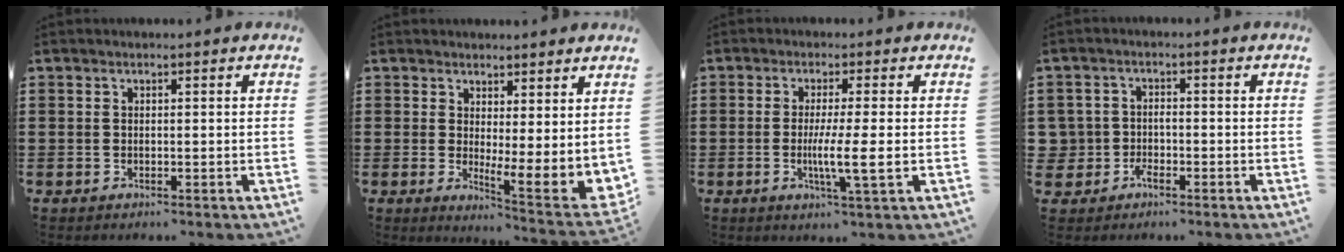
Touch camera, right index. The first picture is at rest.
{"total": 2.5, "force": [1.3, 0.1, 2.1], "torque": [-0.043, -0.033, 0.021]}
{"total": 5.6, "force": [-0.9, -0.1, 5.5], "torque": [-0.097, -0.014, -0.018]}
{"total": 2.9, "force": [-1.7, 2.2, 0.7], "torque": [-0.030, 0.001, -0.039]}